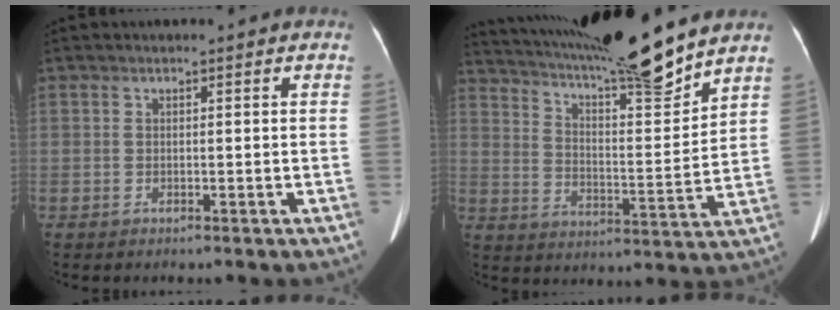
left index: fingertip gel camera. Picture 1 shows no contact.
{"total": 17.8, "force": [15.7, -0.1, 8.4], "torque": [-0.149, -0.018, 0.245]}